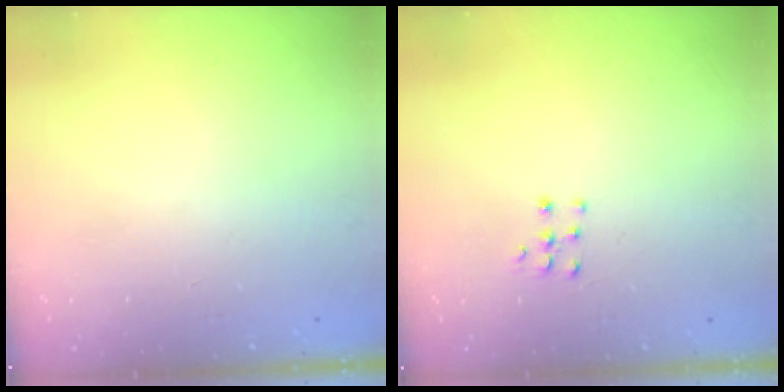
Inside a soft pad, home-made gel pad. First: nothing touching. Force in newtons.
{"total": 4.6, "press": 4.5, "slide": 0.5}